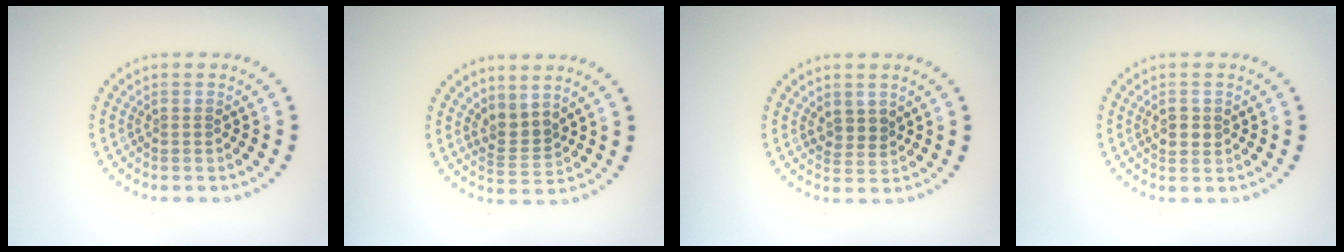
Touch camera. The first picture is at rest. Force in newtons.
{"total": 2.3, "press": 1.4, "slide": 1.8}
{"total": 1.9, "press": 1.4, "slide": 1.2}
{"total": 1.5, "press": 1.5, "slide": 0.4}